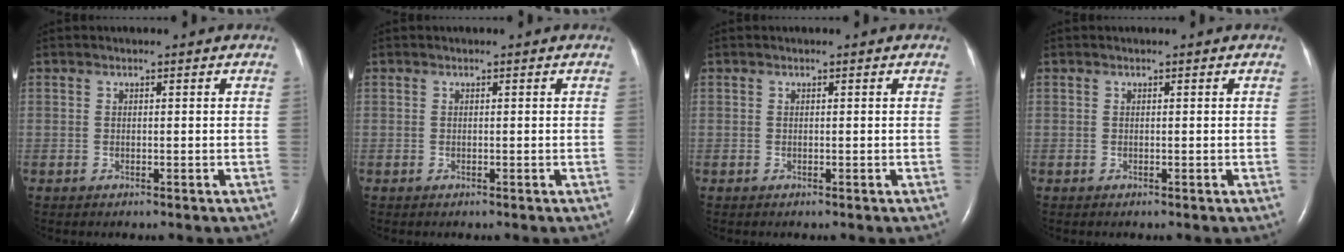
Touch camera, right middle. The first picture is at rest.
{"total": 0.0}
{"total": 0.0}
{"total": 0.0}